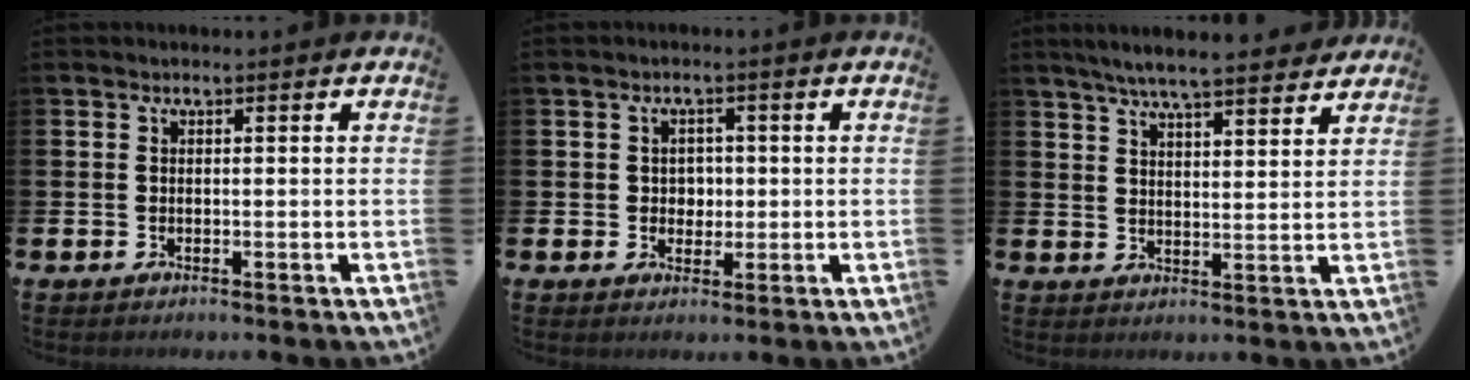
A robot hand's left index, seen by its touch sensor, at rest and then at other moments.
{"total": 2.5, "force": [0.5, 2.3, 0.9], "torque": [-0.009, 0.004, 0.004]}
{"total": 6.6, "force": [6.3, 0.3, 2.1], "torque": [-0.049, -0.032, 0.109]}